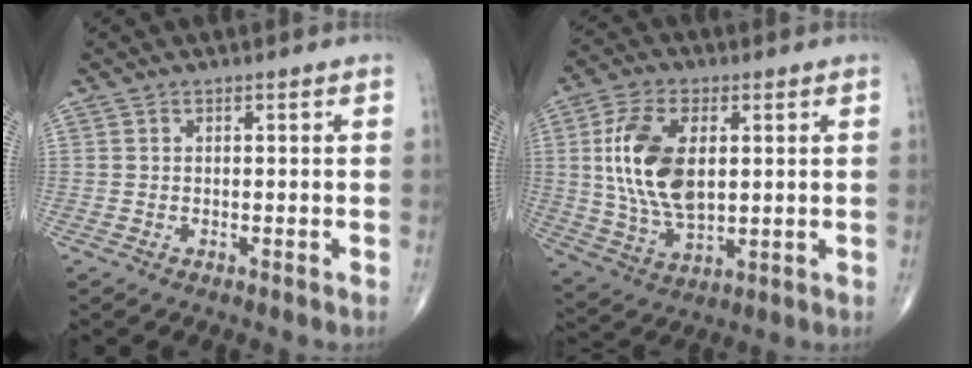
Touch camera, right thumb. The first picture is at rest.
{"total": 15.4, "force": [2.5, 8.5, 12.5], "torque": [-0.239, -0.006, 0.054]}